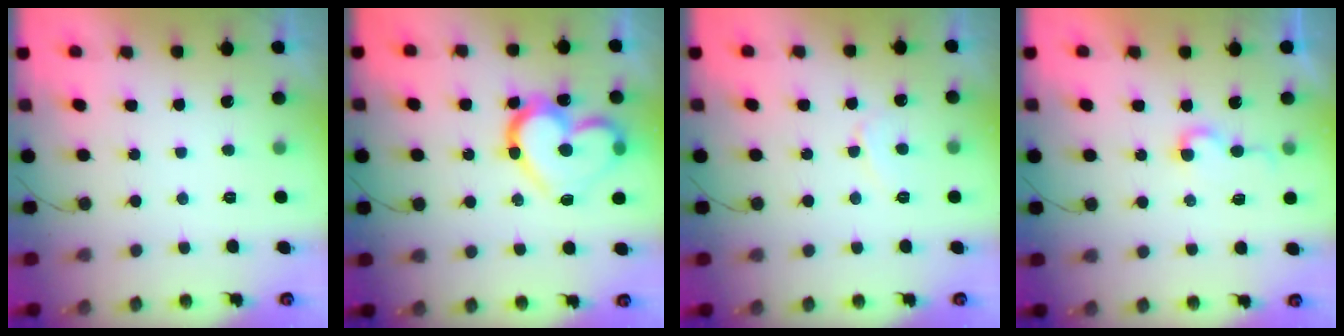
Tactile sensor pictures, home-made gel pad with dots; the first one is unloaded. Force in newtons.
{"total": 17.6, "press": 17.5, "slide": 1.2}
{"total": 4.6, "press": 4.6, "slide": 0.5}
{"total": 4.0, "press": 4.0, "slide": 0.5}